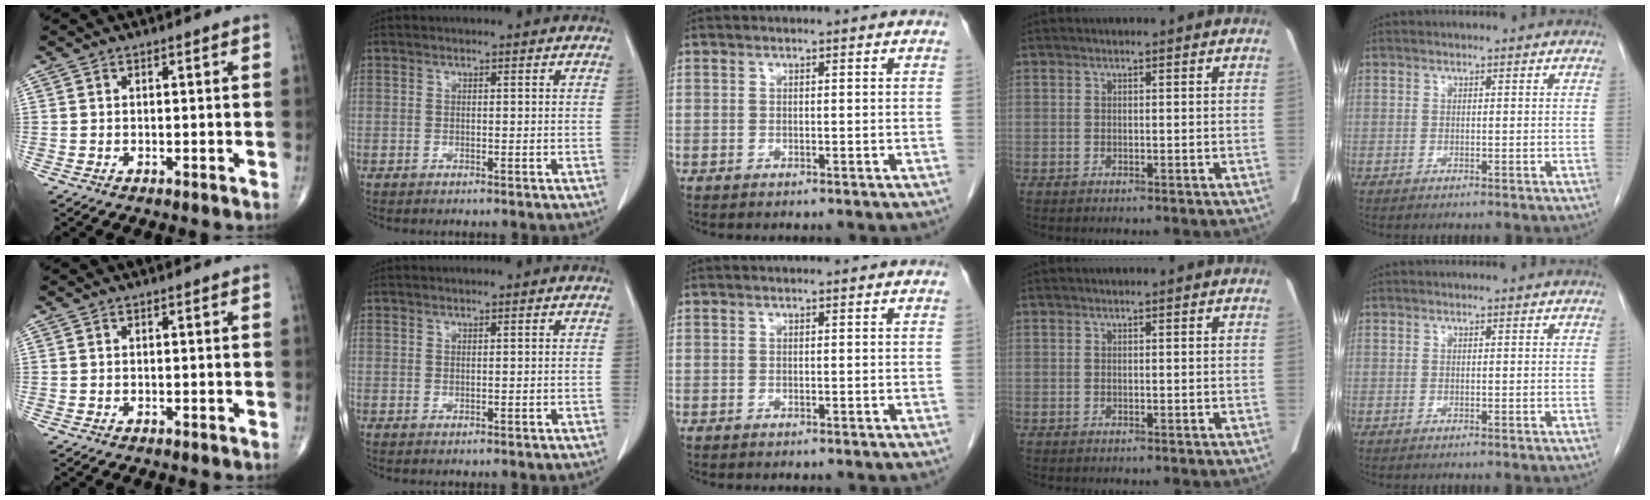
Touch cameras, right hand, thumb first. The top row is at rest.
{}